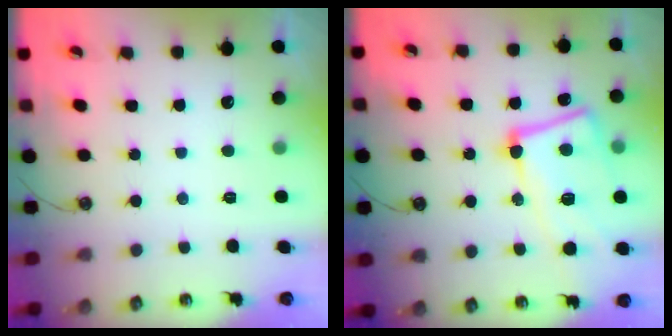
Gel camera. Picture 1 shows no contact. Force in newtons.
{"total": 14.3, "press": 13.9, "slide": 3.1}